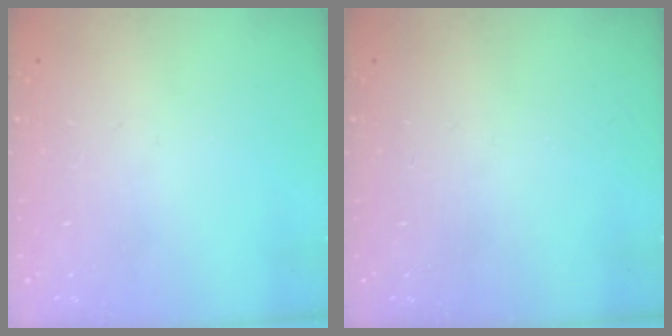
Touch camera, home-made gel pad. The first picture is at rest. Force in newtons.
{"total": 0.0}